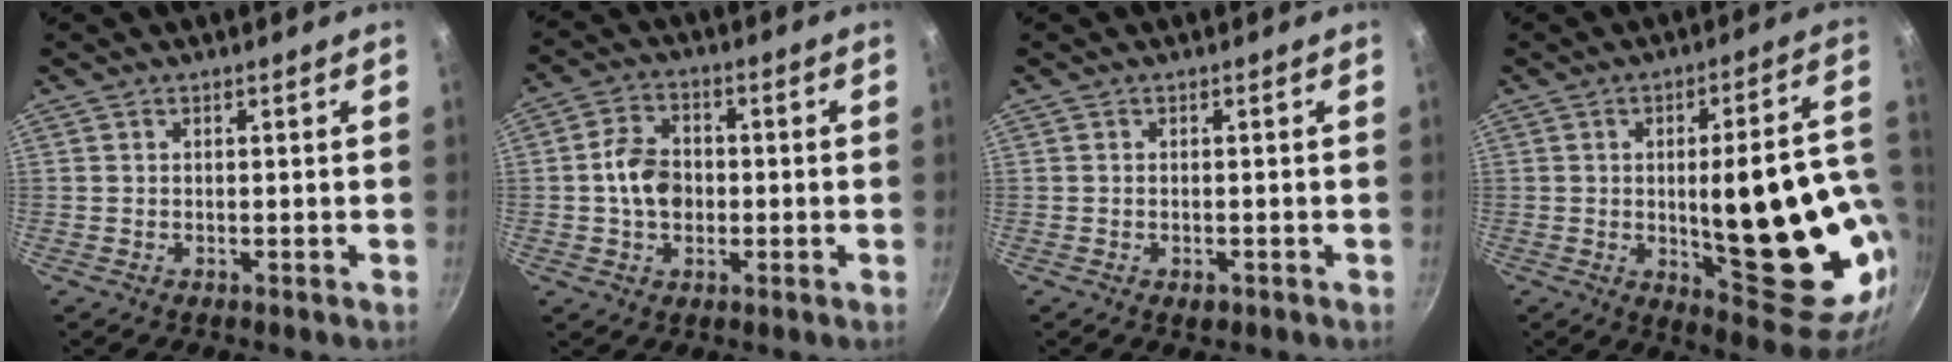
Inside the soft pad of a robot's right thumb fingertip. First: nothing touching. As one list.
[{"total": 7.8, "force": [-0.6, 5.8, 5.1], "torque": [-0.075, 0.018, -0.019]}, {"total": 1.5, "force": [-0.7, 0.9, 1.0], "torque": [-0.016, 0.001, -0.009]}, {"total": 26.0, "force": [-2.6, 9.0, 24.3], "torque": [-0.286, -0.010, -0.015]}]